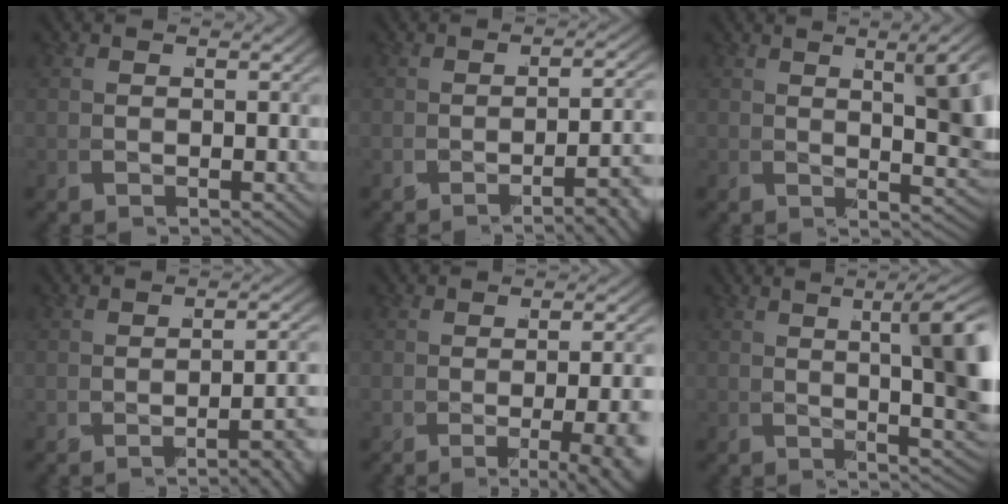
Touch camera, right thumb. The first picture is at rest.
{"total": 4.1, "force": [-2.7, 0.3, 3.1], "torque": [-0.033, 0.015, -0.047]}
{"total": 8.2, "force": [1.7, 3.3, 7.3], "torque": [-0.068, 0.006, 0.027]}
{"total": 3.7, "force": [-2.4, 0.2, 2.8], "torque": [-0.027, 0.016, -0.042]}
{"total": 7.1, "force": [-2.7, 2.2, 6.2], "torque": [-0.067, 0.000, -0.042]}
{"total": 10.6, "force": [2.0, 4.1, 9.5], "torque": [-0.102, 0.016, 0.025]}